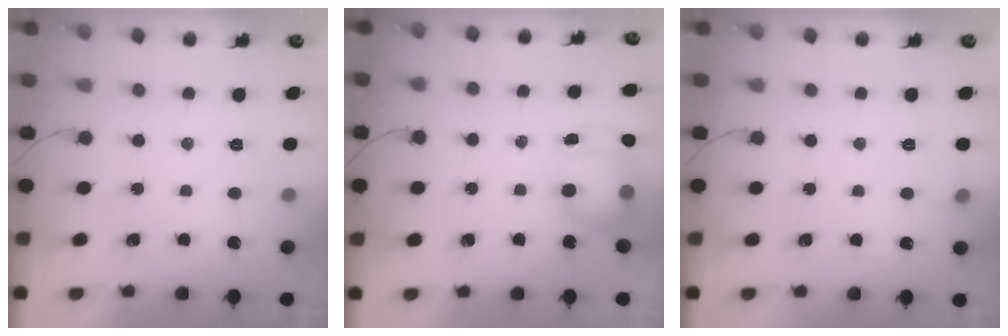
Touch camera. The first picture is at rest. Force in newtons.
{"total": 11.5, "press": 8.8, "slide": 7.4}
{"total": 8.0, "press": 4.1, "slide": 6.9}